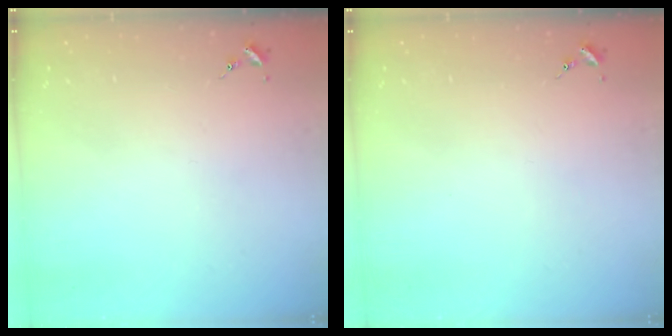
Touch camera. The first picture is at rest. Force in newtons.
{"total": 0.0}